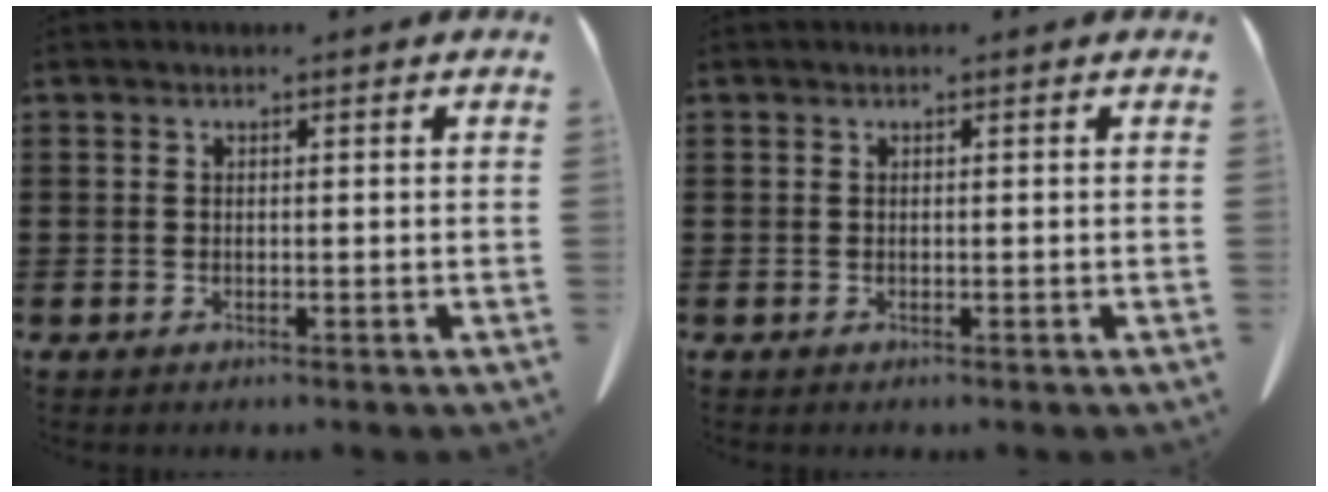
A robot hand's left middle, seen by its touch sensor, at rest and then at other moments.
{"total": 0.0}